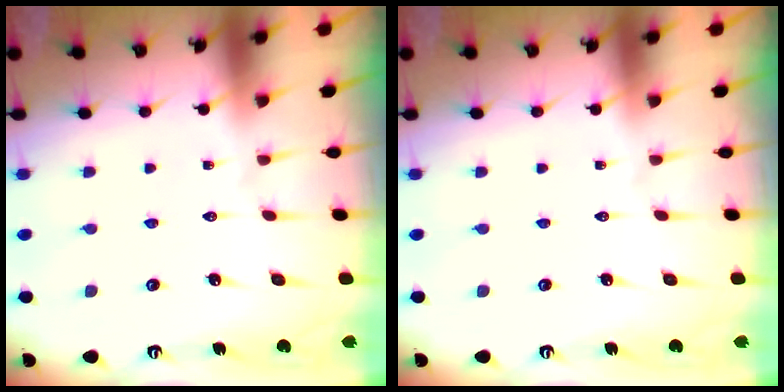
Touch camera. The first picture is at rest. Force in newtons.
{"total": 0.0}